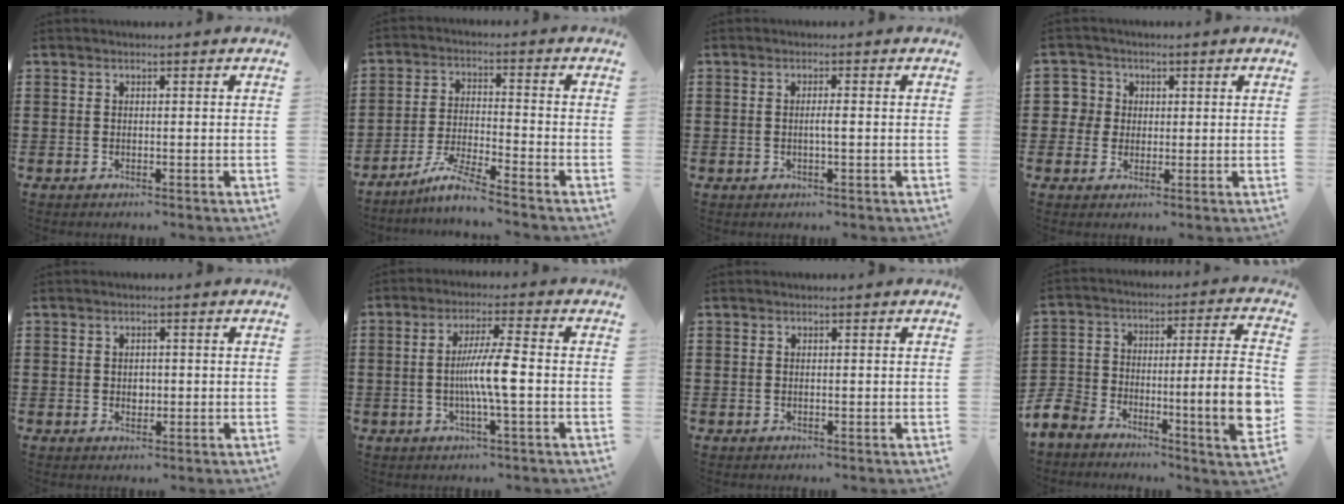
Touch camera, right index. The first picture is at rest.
{"total": 6.0, "force": [-5.2, -0.4, 3.0], "torque": [-0.071, -0.016, -0.104]}
{"total": 1.4, "force": [-0.2, -0.1, 1.3], "torque": [-0.025, -0.003, -0.005]}
{"total": 4.0, "force": [0.6, 3.9, 0.6], "torque": [-0.031, 0.012, 0.010]}
{"total": 1.3, "force": [0.0, 1.0, 0.9], "torque": [-0.018, 0.004, 0.000]}
{"total": 6.9, "force": [-1.0, 0.3, 6.9], "torque": [-0.127, -0.004, -0.024]}
{"total": 0.0}
{"total": 13.4, "force": [-7.2, 3.1, 10.8], "torque": [-0.186, 0.008, -0.129]}